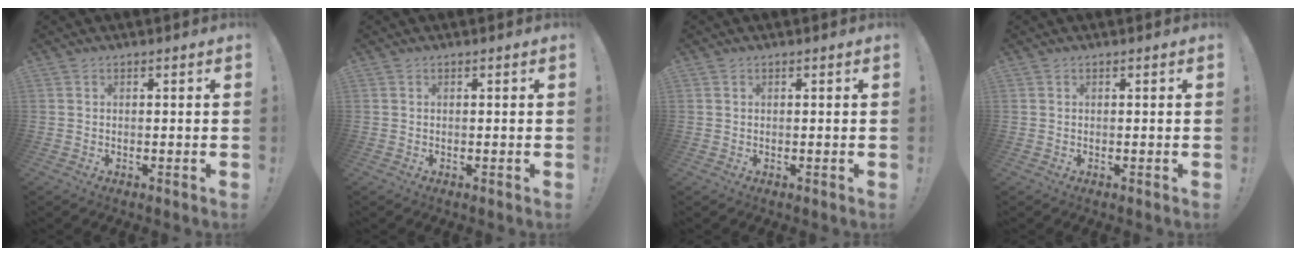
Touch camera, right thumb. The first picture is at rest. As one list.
[{"total": 0.0}, {"total": 0.0}, {"total": 0.0}]